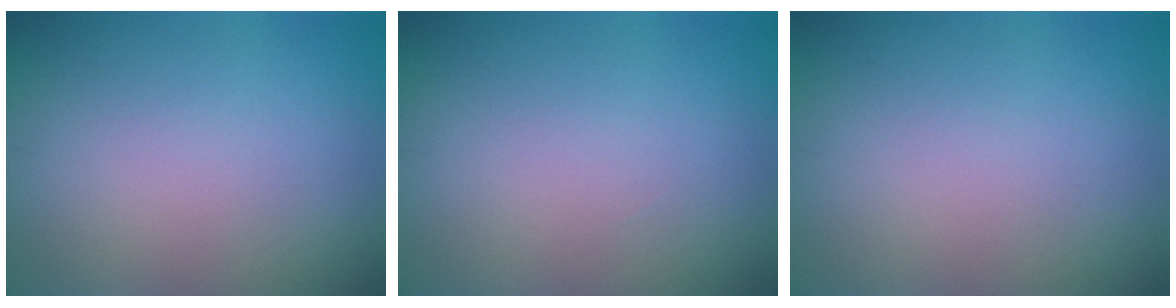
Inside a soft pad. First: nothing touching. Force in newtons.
{"total": 0.0}
{"total": 0.0}